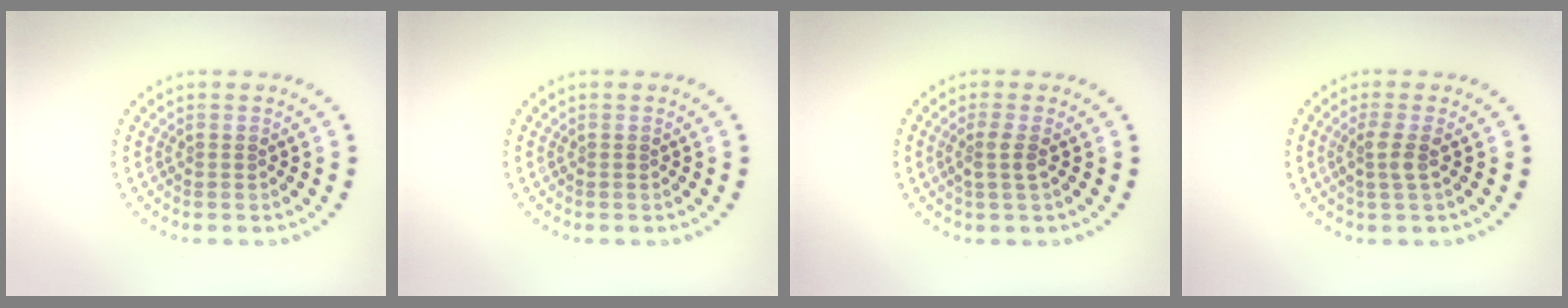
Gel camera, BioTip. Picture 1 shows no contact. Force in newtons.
{"total": 0.0}
{"total": 1.7, "press": 1.3, "slide": 1.0}
{"total": 1.8, "press": 1.4, "slide": 1.1}